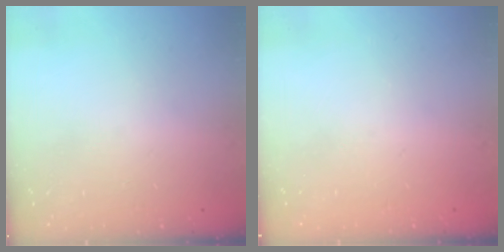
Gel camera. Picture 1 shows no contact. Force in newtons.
{"total": 0.0}